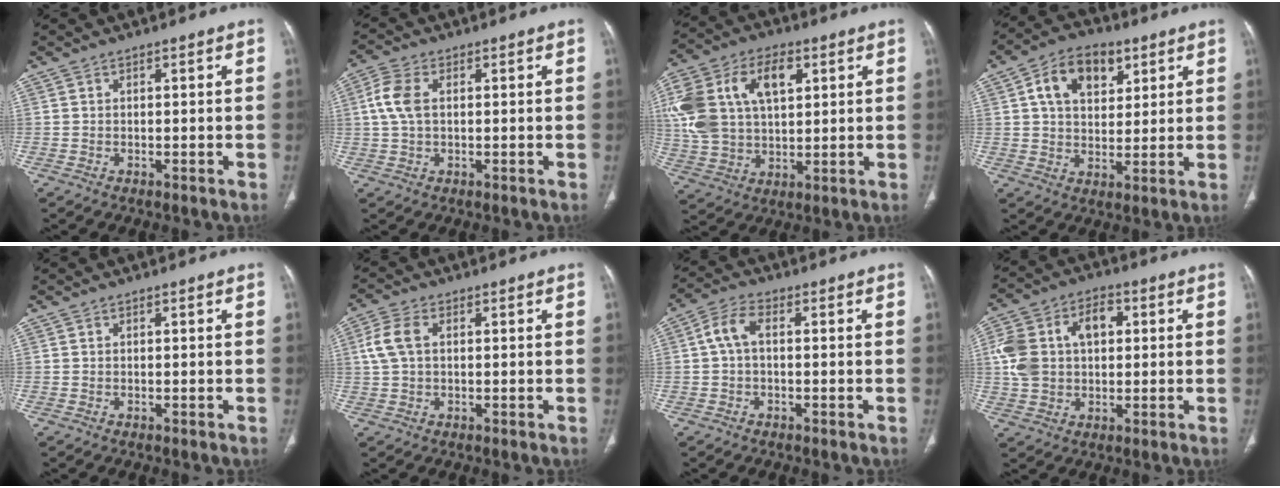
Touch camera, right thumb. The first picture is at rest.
{"total": 6.2, "force": [0.9, 3.6, 4.9], "torque": [-0.123, 0.014, 0.015]}
{"total": 20.3, "force": [5.6, 12.8, 14.8], "torque": [-0.302, 0.015, 0.103]}
{"total": 11.6, "force": [4.6, 7.6, 7.4], "torque": [-0.093, -0.005, 0.074]}
{"total": 0.0}
{"total": 5.3, "force": [1.0, 3.2, 4.1], "torque": [-0.104, 0.013, 0.020]}
{"total": 5.1, "force": [0.2, 2.8, 4.3], "torque": [-0.089, 0.016, -0.004]}
{"total": 13.9, "force": [2.2, 9.6, 9.9], "torque": [-0.177, 0.027, 0.036]}